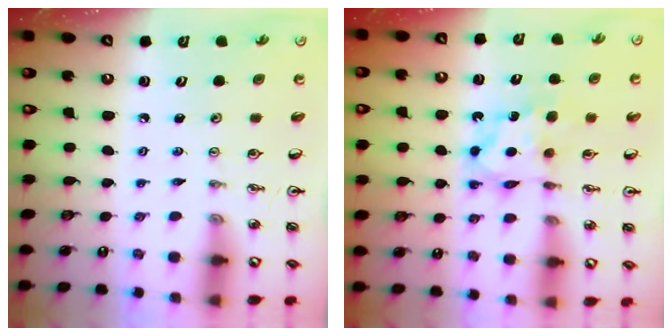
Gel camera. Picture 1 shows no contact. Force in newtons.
{"total": 7.4, "press": 7.3, "slide": 0.7}